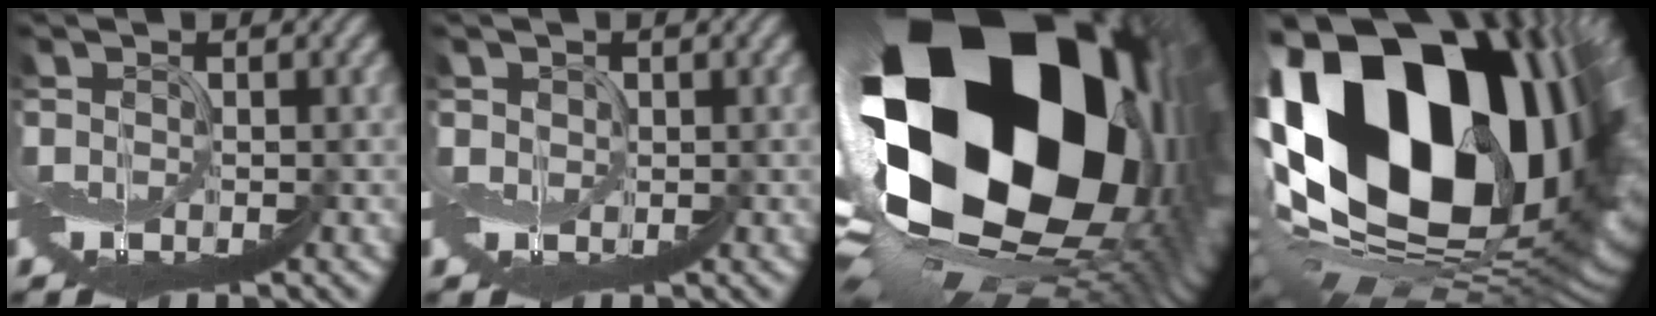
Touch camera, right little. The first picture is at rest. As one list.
[{"total": 1.6, "force": [1.5, 0.6, -0.2], "torque": [-0.004, -0.003, 0.025]}, {"total": 17.1, "force": [3.4, 11.3, 12.4], "torque": [-0.192, -0.065, 0.058]}, {"total": 16.6, "force": [5.7, 9.3, 12.5], "torque": [-0.222, -0.024, 0.114]}]